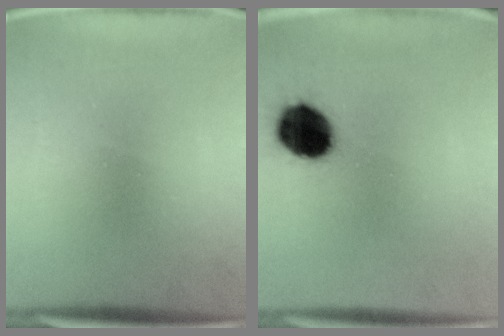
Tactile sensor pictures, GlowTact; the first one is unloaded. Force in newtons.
{"total": 13.0}